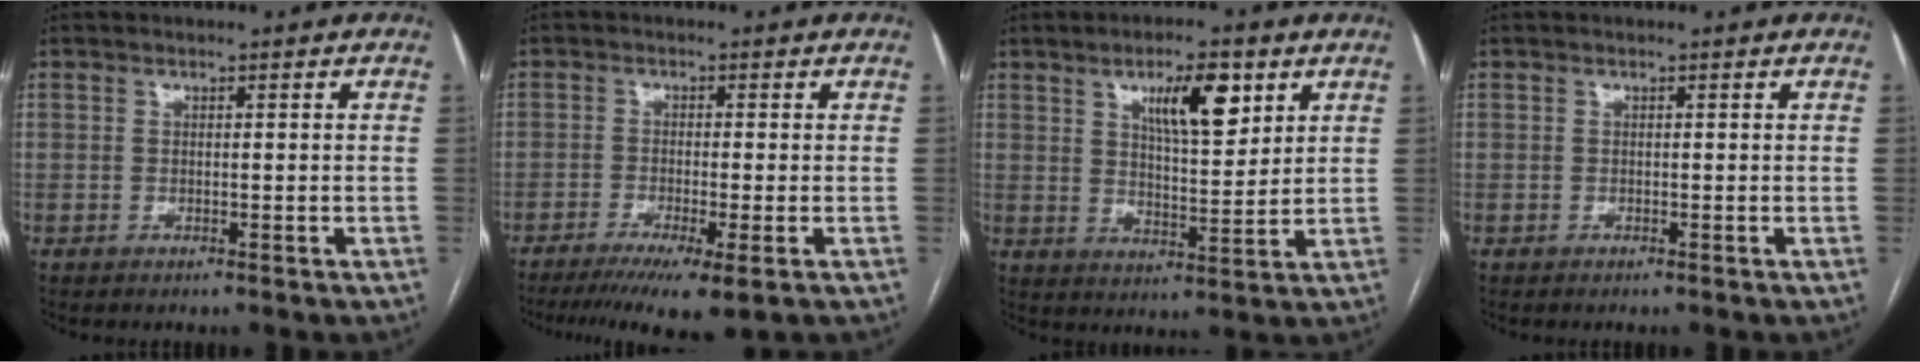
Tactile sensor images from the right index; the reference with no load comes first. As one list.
[{"total": 9.9, "force": [-6.5, 0.8, 7.4], "torque": [-0.112, -0.019, -0.101]}, {"total": 9.3, "force": [4.6, 2.6, 7.7], "torque": [-0.126, 0.003, 0.078]}, {"total": 0.0}]